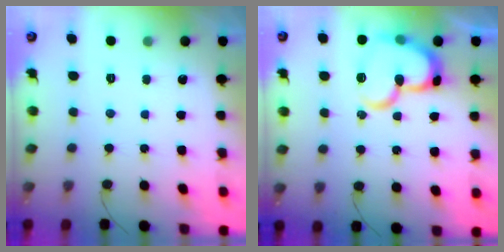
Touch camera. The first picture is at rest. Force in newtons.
{"total": 17.3, "press": 17.2, "slide": 1.6}